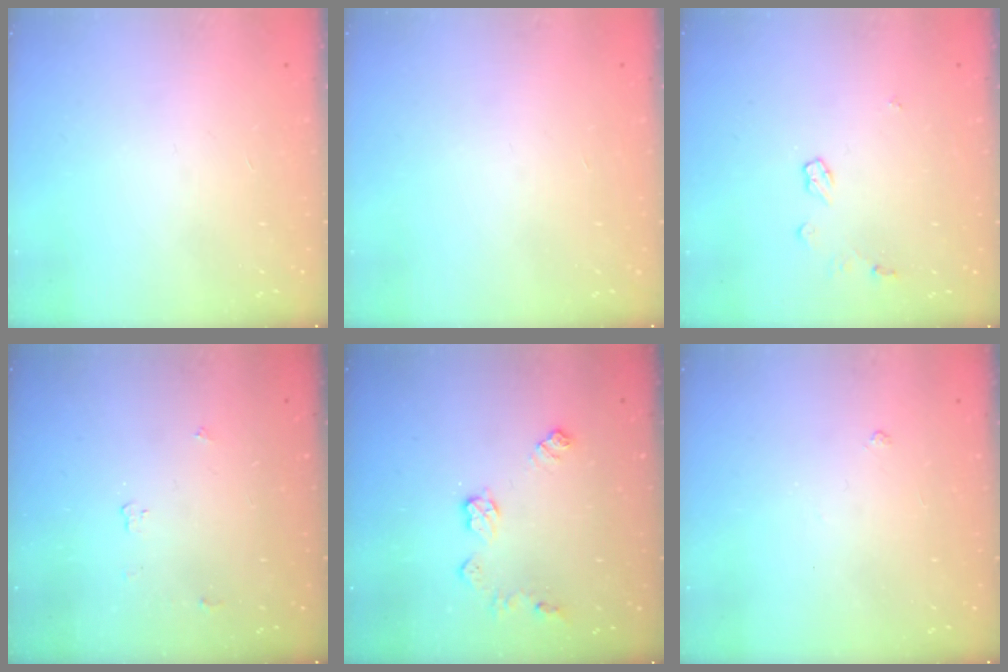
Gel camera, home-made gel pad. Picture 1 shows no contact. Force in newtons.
{"total": 0.0}
{"total": 4.9, "press": 4.9, "slide": 0.5}
{"total": 3.6, "press": 3.6, "slide": 0.6}
{"total": 7.8, "press": 7.8, "slide": 0.3}
{"total": 2.9, "press": 2.8, "slide": 0.6}